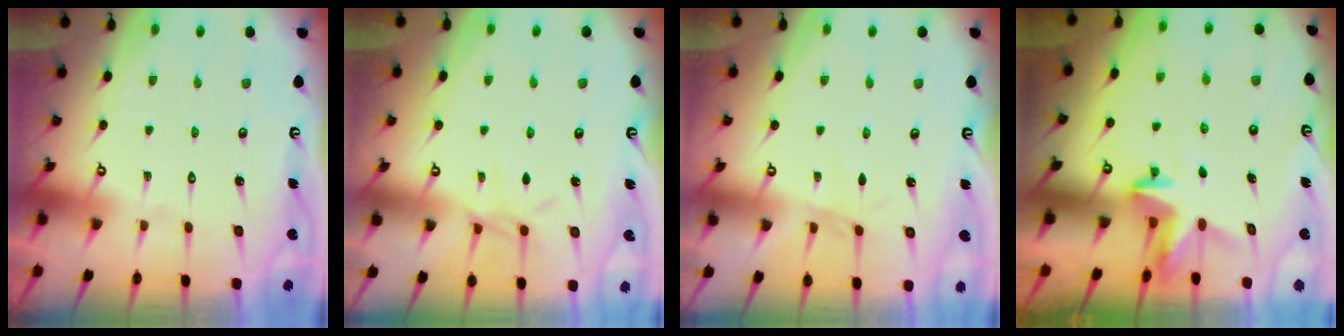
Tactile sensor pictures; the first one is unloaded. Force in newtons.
{"total": 7.0, "press": 6.9, "slide": 0.6}
{"total": 2.4, "press": 2.4, "slide": 0.5}
{"total": 3.7, "press": 3.7, "slide": 0.3}